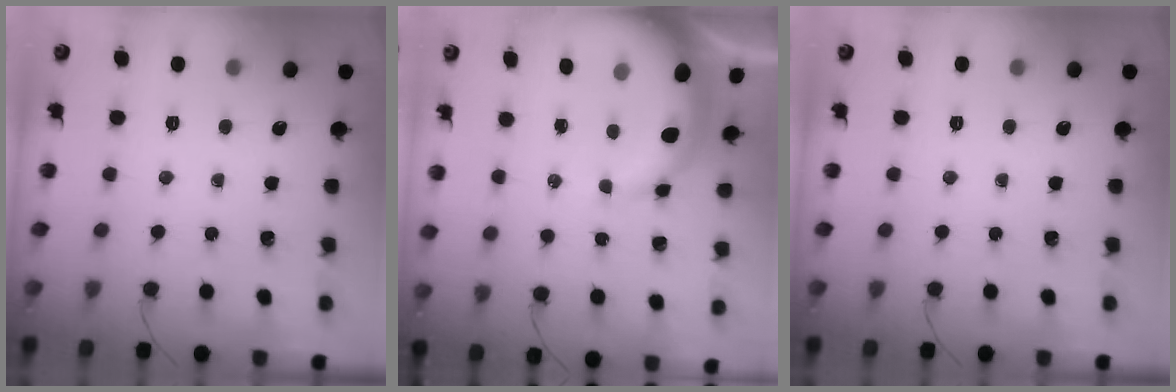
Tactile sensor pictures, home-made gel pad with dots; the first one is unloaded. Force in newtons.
{"total": 9.1, "press": 9.0, "slide": 1.7}
{"total": 0.0}